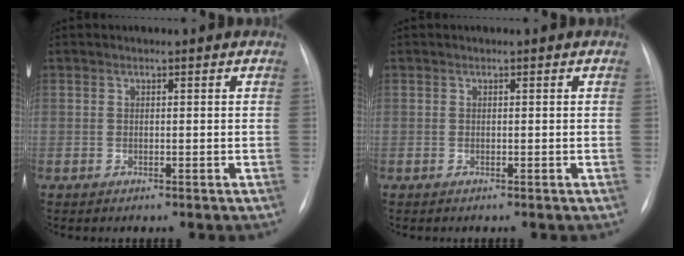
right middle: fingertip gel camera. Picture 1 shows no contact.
{"total": 0.0}